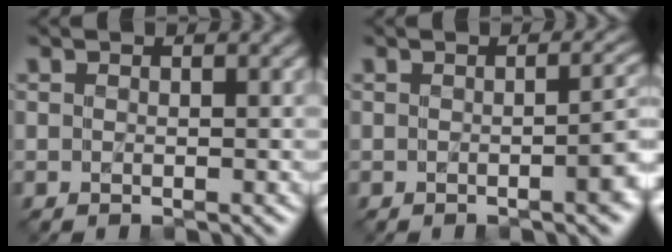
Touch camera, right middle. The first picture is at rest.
{"total": 3.5, "force": [-0.9, 1.1, 3.2], "torque": [-0.030, 0.005, -0.009]}